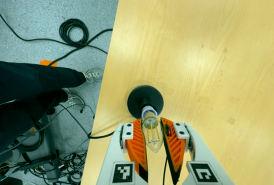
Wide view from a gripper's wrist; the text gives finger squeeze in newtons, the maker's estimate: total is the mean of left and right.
{"total": 21.2, "left": 23.9, "right": 18.4}